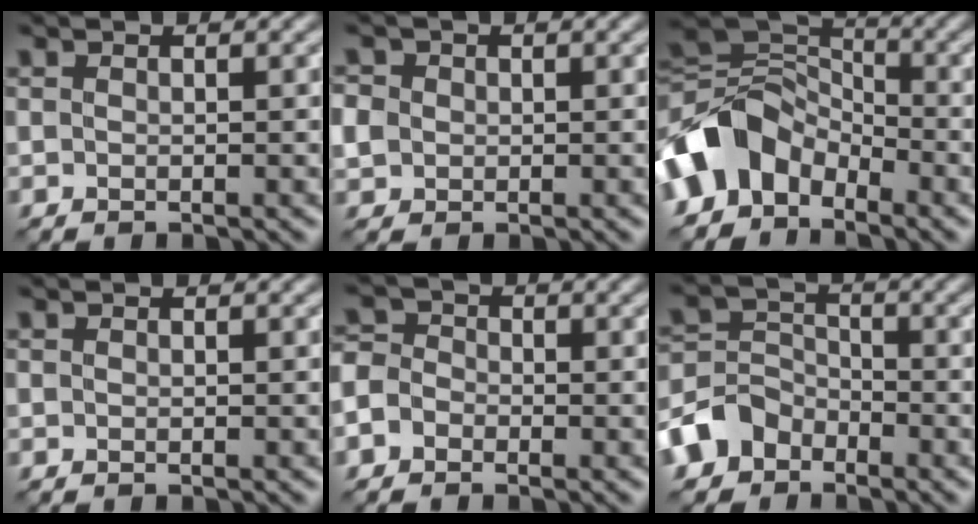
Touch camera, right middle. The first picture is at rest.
{"total": 2.2, "force": [0.1, 2.0, 0.8], "torque": [-0.027, 0.009, 0.006]}
{"total": 7.4, "force": [-3.9, 5.1, 3.8], "torque": [-0.064, 0.008, -0.086]}
{"total": 0.0}
{"total": 3.3, "force": [-1.3, 2.8, 1.3], "torque": [-0.015, 0.014, -0.035]}
{"total": 4.7, "force": [-3.0, 3.3, 1.2], "torque": [-0.019, 0.010, -0.070]}